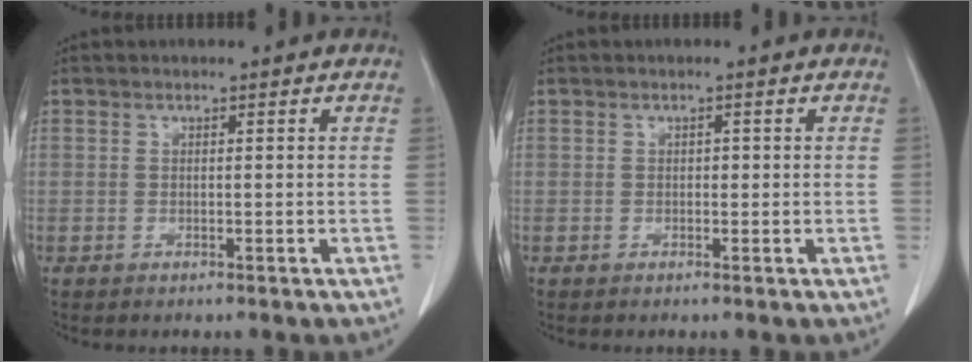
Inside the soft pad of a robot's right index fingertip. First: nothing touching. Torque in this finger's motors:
{"motor_torque": [0.10, 0.02, 0.02, -0.01]}